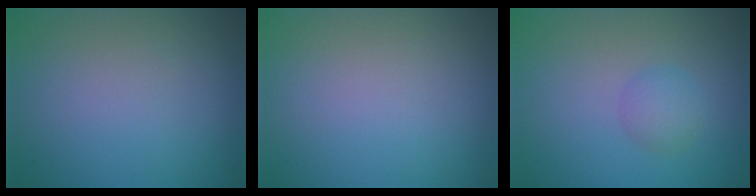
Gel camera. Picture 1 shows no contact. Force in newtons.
{"total": 0.0}
{"total": 1.7, "press": 1.7, "slide": 0.0}